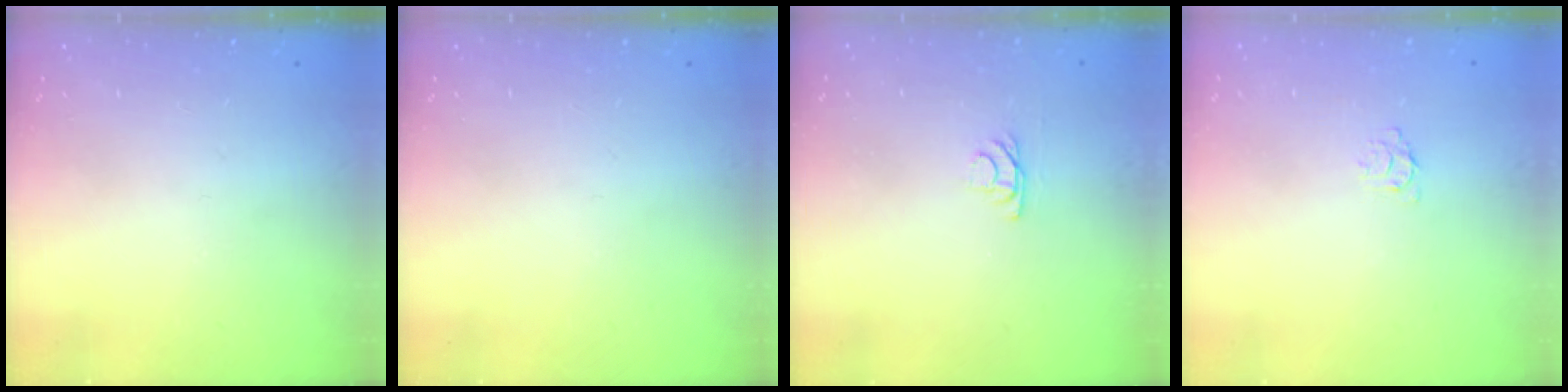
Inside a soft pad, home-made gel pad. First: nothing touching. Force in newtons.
{"total": 0.0}
{"total": 3.8, "press": 3.8, "slide": 0.4}
{"total": 3.6, "press": 3.5, "slide": 0.4}